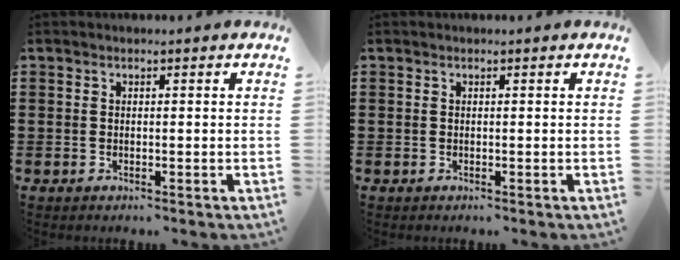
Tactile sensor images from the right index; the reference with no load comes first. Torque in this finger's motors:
{"motor_torque": [0.00, 0.00, 0.00, 0.00]}